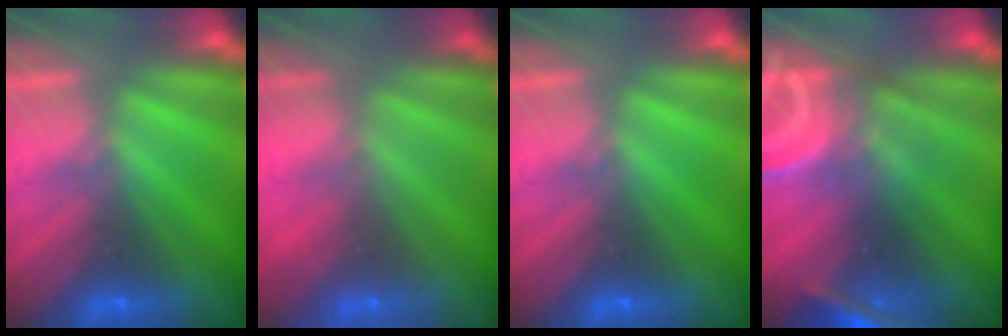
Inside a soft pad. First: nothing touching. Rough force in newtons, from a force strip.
{"total": 2.5}
{"total": 0.0}
{"total": 8.6}